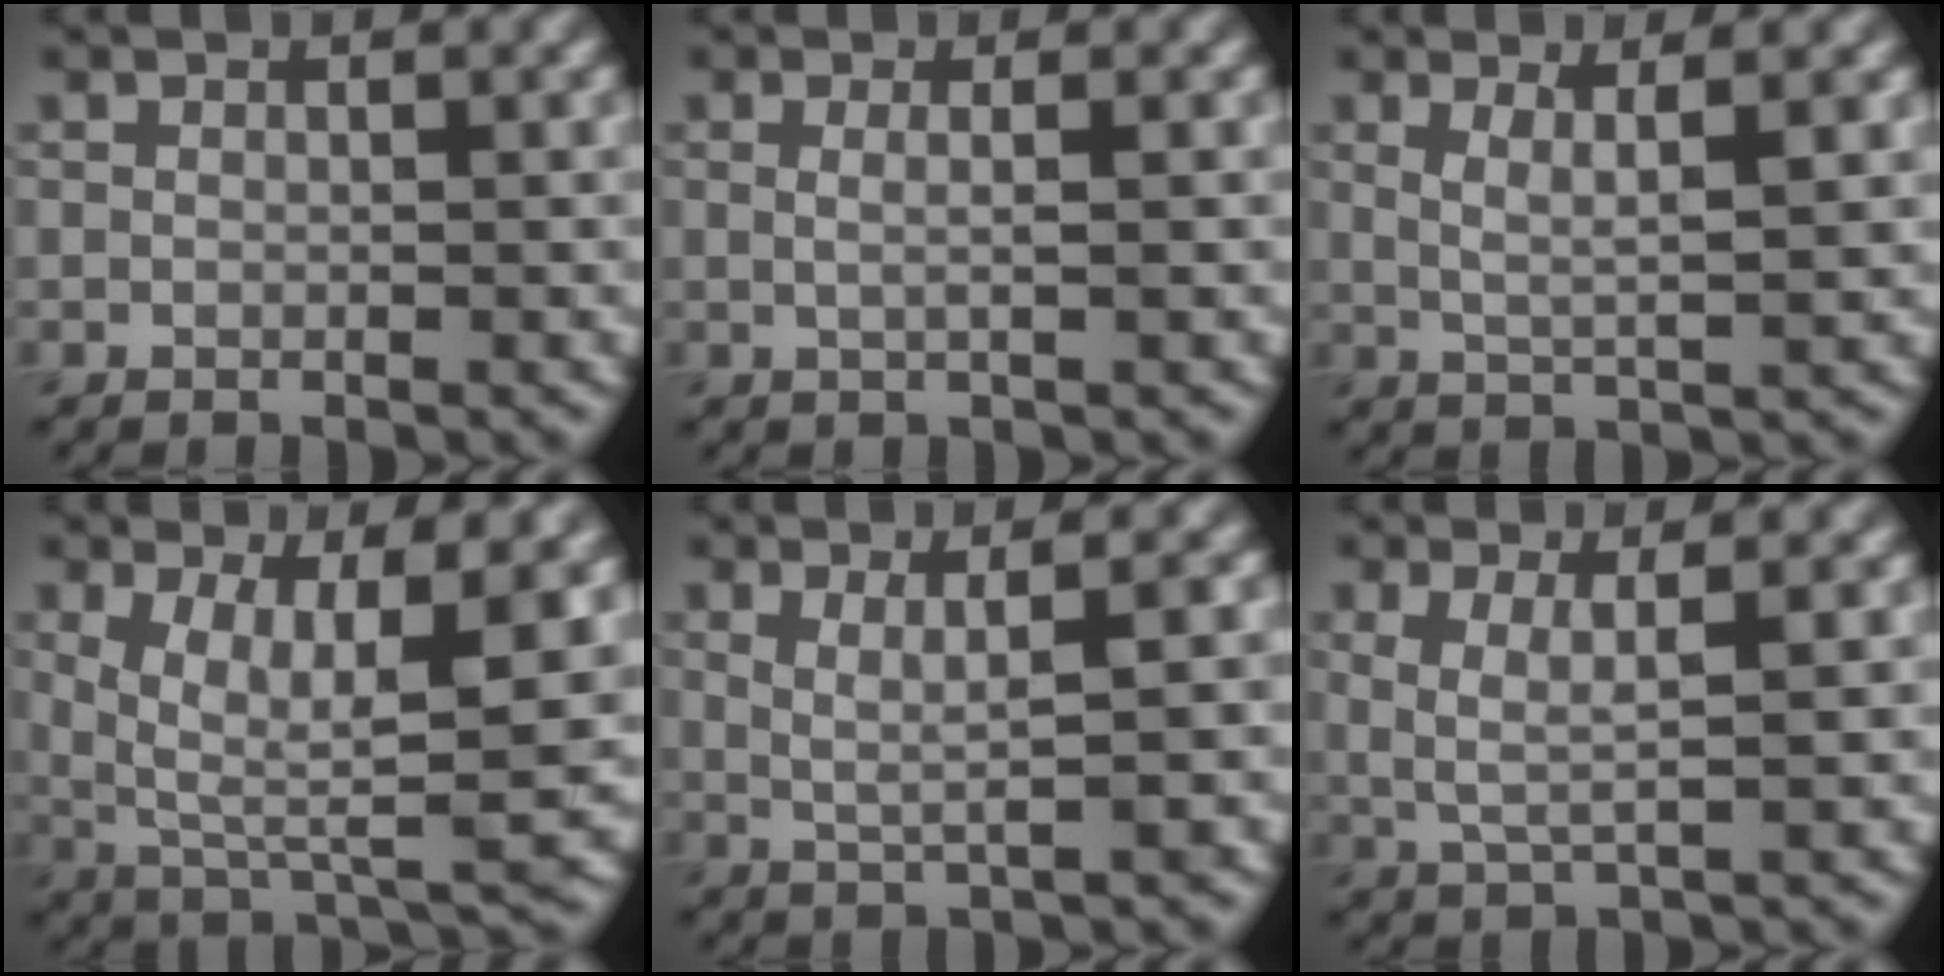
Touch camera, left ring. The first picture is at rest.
{"total": 1.6, "force": [0.3, 0.6, 1.5], "torque": [-0.018, -0.005, -0.008]}
{"total": 2.8, "force": [1.2, 0.7, 2.4], "torque": [-0.034, -0.004, 0.020]}
{"total": 8.6, "force": [1.9, 2.6, 8.0], "torque": [-0.146, -0.010, 0.034]}
{"total": 3.3, "force": [1.0, 0.6, 3.1], "torque": [-0.054, -0.003, 0.016]}
{"total": 2.6, "force": [0.7, 0.6, 2.4], "torque": [-0.052, -0.003, 0.017]}